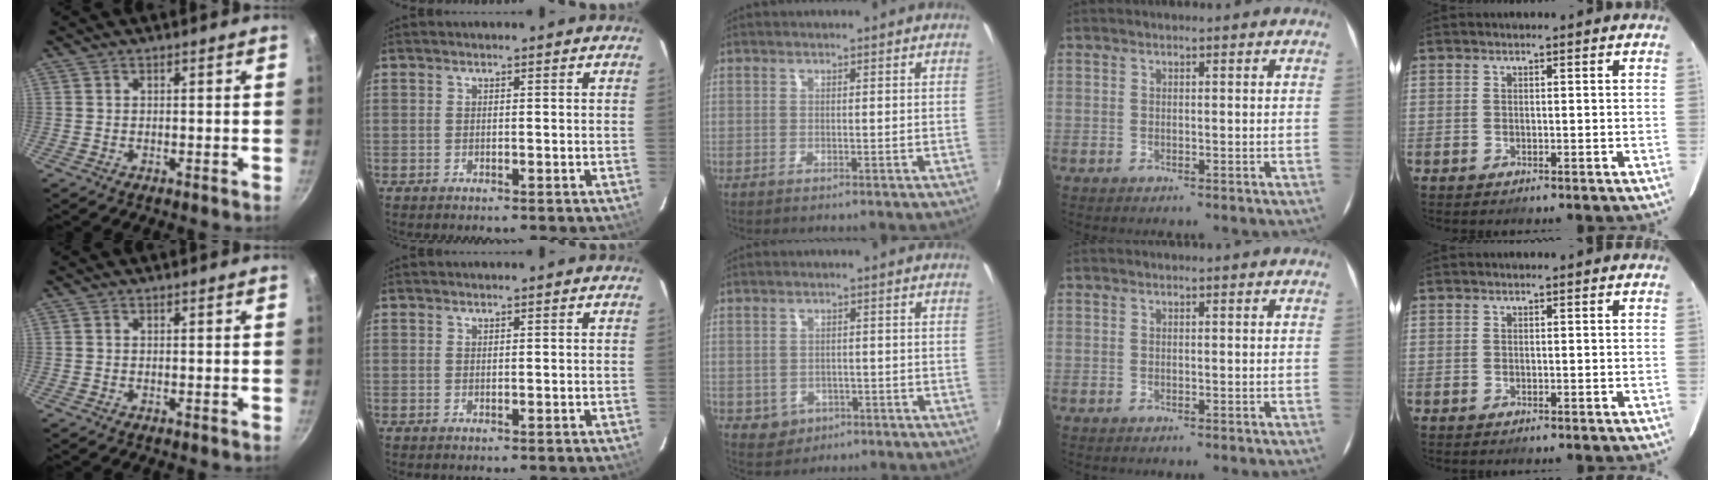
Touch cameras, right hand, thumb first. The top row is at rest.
{"middle": {"total": 4.2, "force": [-1.4, 3.8, 1.2], "torque": [-0.034, 0.001, -0.011]}}